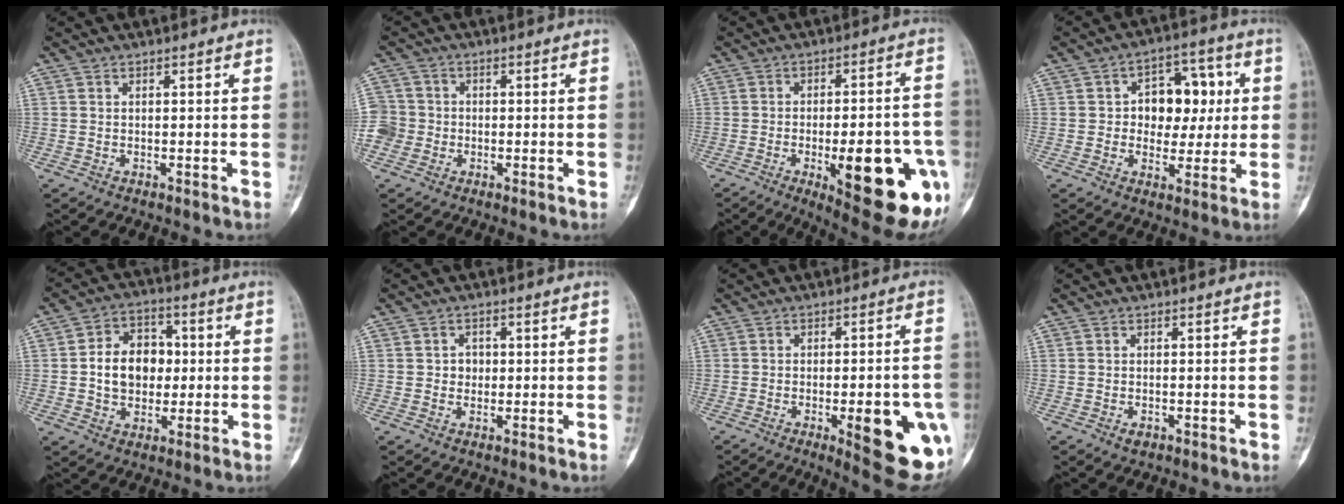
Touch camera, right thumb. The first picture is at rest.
{"total": 5.4, "force": [-1.3, 5.2, 1.0], "torque": [-0.013, 0.013, -0.029]}
{"total": 22.0, "force": [-7.5, 7.0, 19.5], "torque": [-0.203, 0.010, -0.081]}
{"total": 11.6, "force": [1.4, 8.3, 8.1], "torque": [-0.058, 0.017, 0.019]}
{"total": 11.2, "force": [0.3, 8.6, 7.2], "torque": [-0.080, 0.019, 0.002]}
{"total": 2.3, "force": [0.1, 2.1, 1.0], "torque": [0.003, 0.006, -0.002]}
{"total": 15.9, "force": [-5.0, 4.4, 14.5], "torque": [-0.131, 0.009, -0.047]}
{"total": 1.3, "force": [-0.6, 0.7, 0.8], "torque": [-0.012, 0.001, -0.009]}